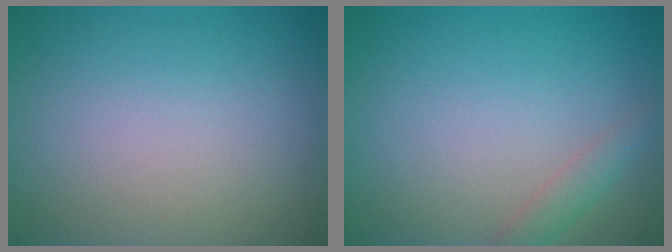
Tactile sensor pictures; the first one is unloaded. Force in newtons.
{"total": 1.5, "press": 1.5, "slide": 0.1}